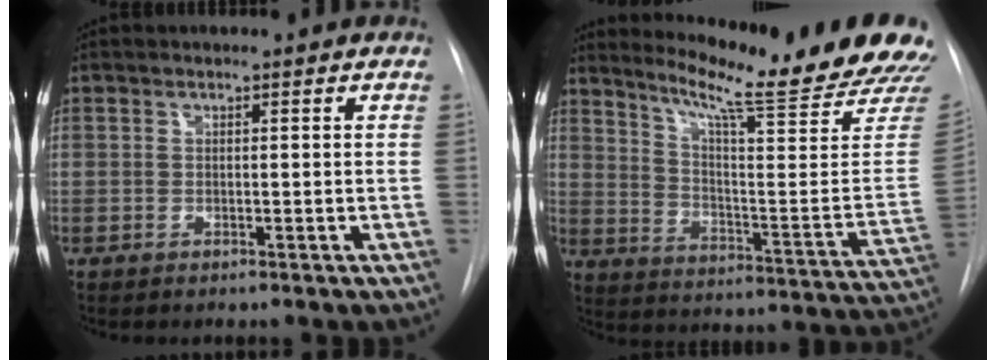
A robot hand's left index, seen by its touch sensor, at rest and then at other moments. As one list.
[{"total": 23.5, "force": [20.4, -0.3, 11.7], "torque": [-0.178, -0.102, 0.265]}]